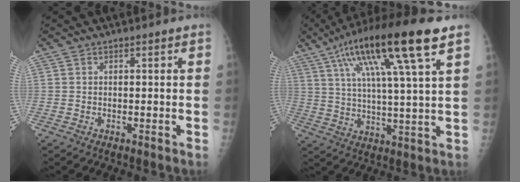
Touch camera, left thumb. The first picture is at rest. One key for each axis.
{"total": 19.3, "fx": 9.5, "fy": 2.4, "fz": 16.6, "tx": -0.288, "ty": -0.004, "tz": 0.158}